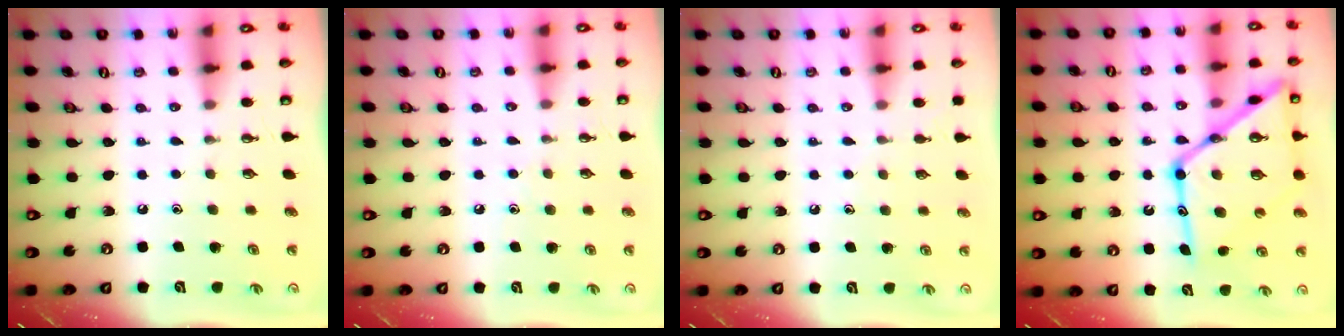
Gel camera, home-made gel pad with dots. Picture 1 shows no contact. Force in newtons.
{"total": 5.6, "press": 5.6, "slide": 0.5}
{"total": 3.6, "press": 3.6, "slide": 0.4}
{"total": 24.2, "press": 24.1, "slide": 2.0}